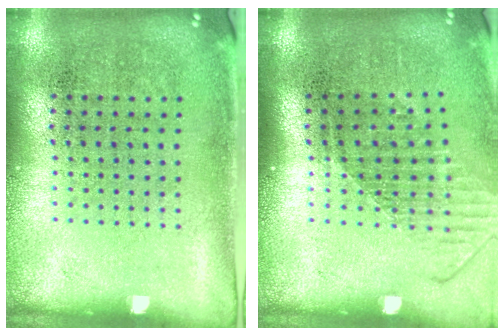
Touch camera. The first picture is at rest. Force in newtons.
{"total": 1.6, "press": 1.2, "slide": 1.0}